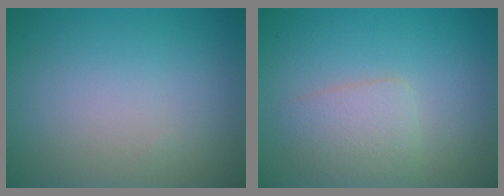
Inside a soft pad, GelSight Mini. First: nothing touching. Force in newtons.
{"total": 2.5, "press": 2.5, "slide": 0.0}